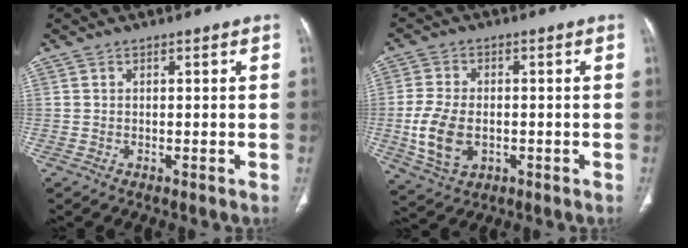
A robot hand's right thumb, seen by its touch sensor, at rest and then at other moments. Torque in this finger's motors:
{"motor_torque": [-0.51, 0.34, 0.43, 0.70, 0.19]}